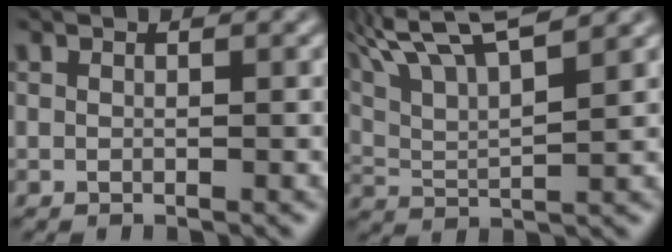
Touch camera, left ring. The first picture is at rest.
{"total": 8.7, "force": [6.4, 2.0, 5.6], "torque": [-0.127, 0.032, 0.101]}